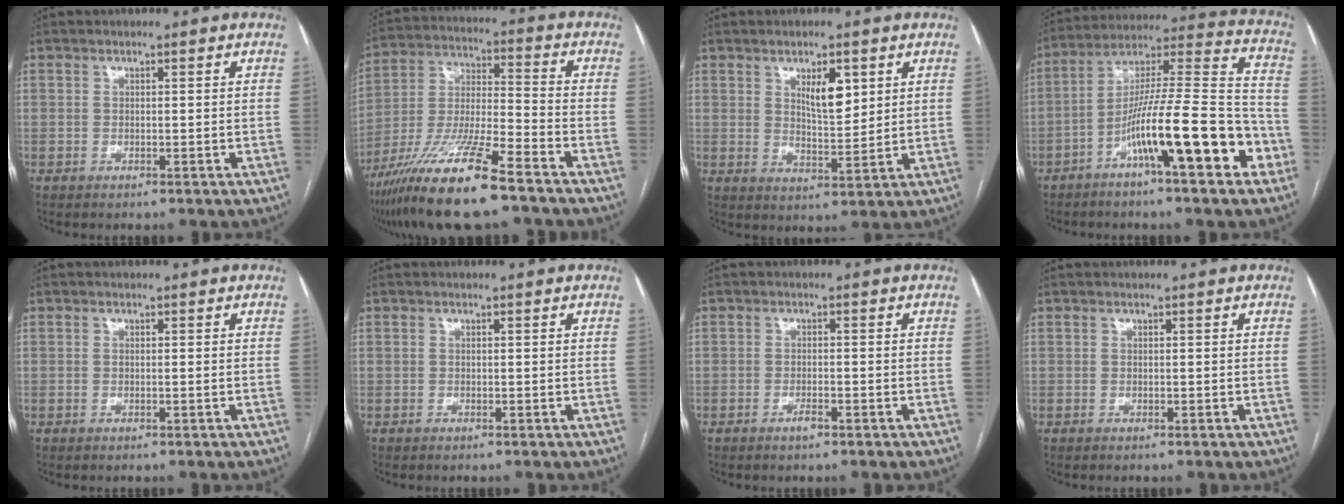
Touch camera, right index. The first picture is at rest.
{"total": 16.5, "force": [-11.5, 1.2, 11.9], "torque": [-0.250, -0.031, -0.211]}
{"total": 5.8, "force": [2.5, 2.0, 4.8], "torque": [-0.083, -0.005, 0.048]}
{"total": 18.1, "force": [-8.0, 2.2, 16.0], "torque": [-0.264, 0.015, -0.129]}
{"total": 0.0}
{"total": 0.0}
{"total": 1.5, "force": [-1.0, 0.3, 1.1], "torque": [-0.020, 0.000, -0.015]}
{"total": 0.0}